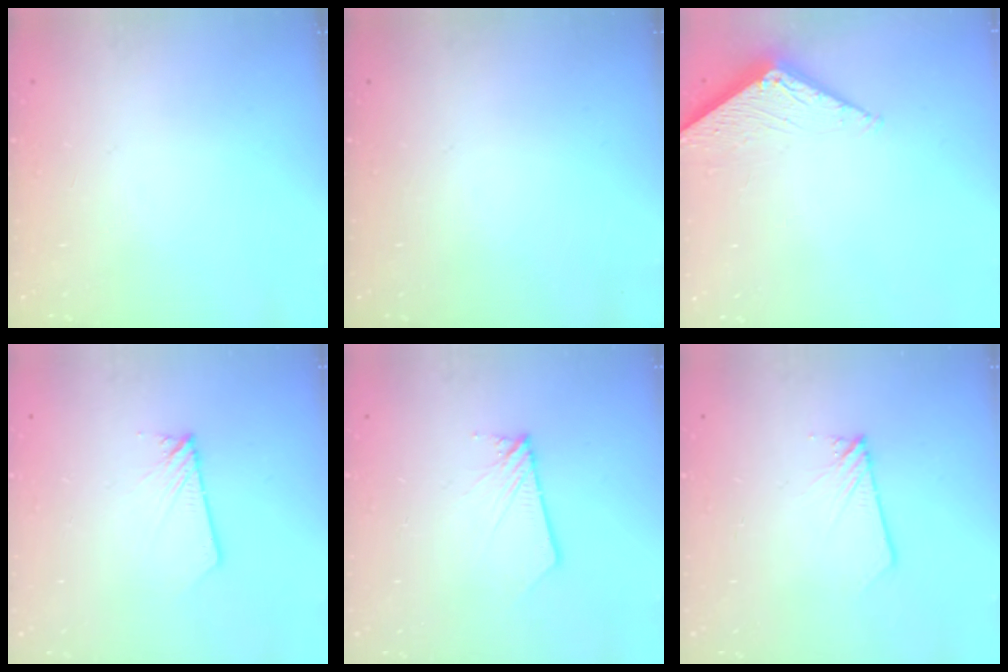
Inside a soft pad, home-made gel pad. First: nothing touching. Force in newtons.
{"total": 0.0}
{"total": 3.1, "press": 3.1, "slide": 0.4}
{"total": 1.8, "press": 1.8, "slide": 0.1}
{"total": 2.8, "press": 2.8, "slide": 0.3}
{"total": 1.7, "press": 1.7, "slide": 0.1}